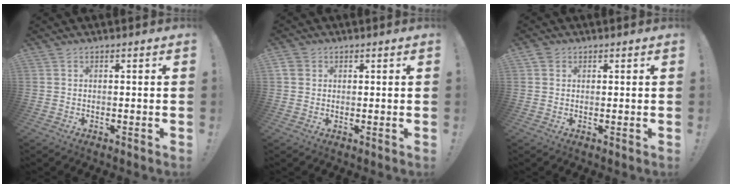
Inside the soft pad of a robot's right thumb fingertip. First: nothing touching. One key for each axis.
{"total": 2.6, "fx": 1.1, "fy": 2.2, "fz": 0.8, "tx": -0.017, "ty": 0.002, "tz": 0.022}
{"total": 1.6, "fx": 0.9, "fy": 1.2, "fz": 0.3, "tx": -0.008, "ty": 0.000, "tz": 0.018}